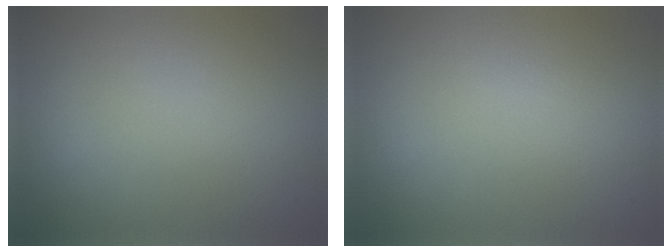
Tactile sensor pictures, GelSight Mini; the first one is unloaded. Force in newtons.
{"total": 0.0}